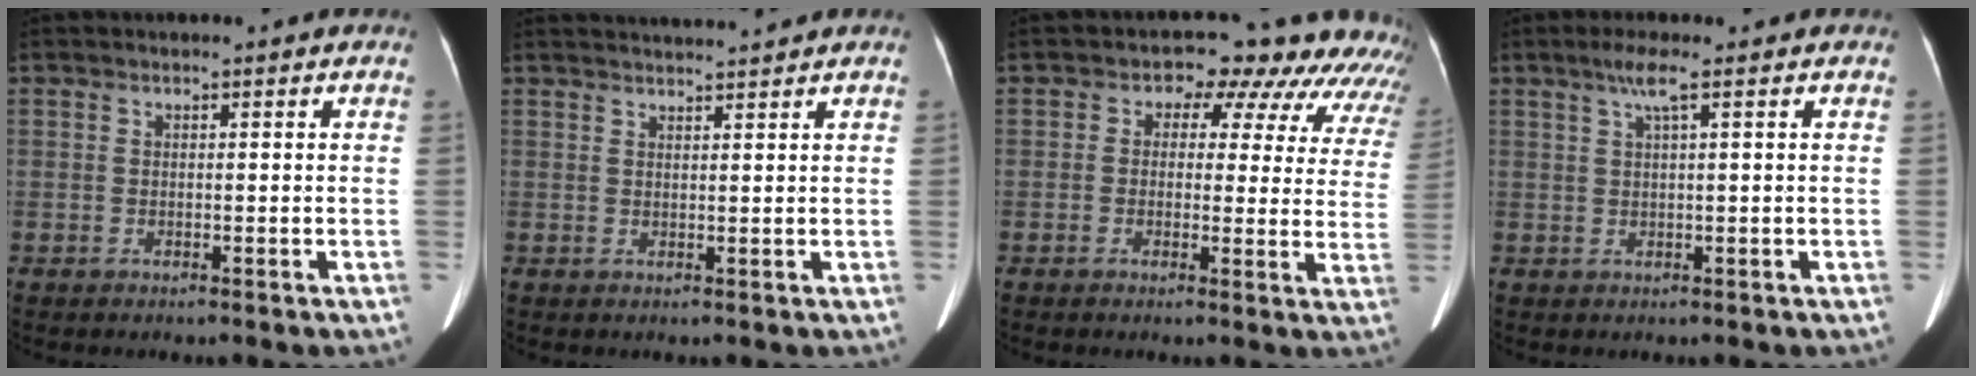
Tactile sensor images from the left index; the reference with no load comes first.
{"total": 4.6, "force": [4.4, -0.9, 0.9], "torque": [-0.013, 0.017, 0.063]}
{"total": 12.4, "force": [9.4, 6.4, 4.9], "torque": [-0.020, 0.015, 0.075]}
{"total": 2.7, "force": [1.3, -0.3, 2.3], "torque": [-0.055, 0.009, 0.028]}